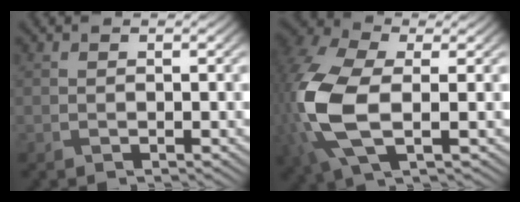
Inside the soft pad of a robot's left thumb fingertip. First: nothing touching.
{"total": 13.2, "force": [-1.2, 7.7, 10.7], "torque": [-0.300, -0.016, -0.022]}